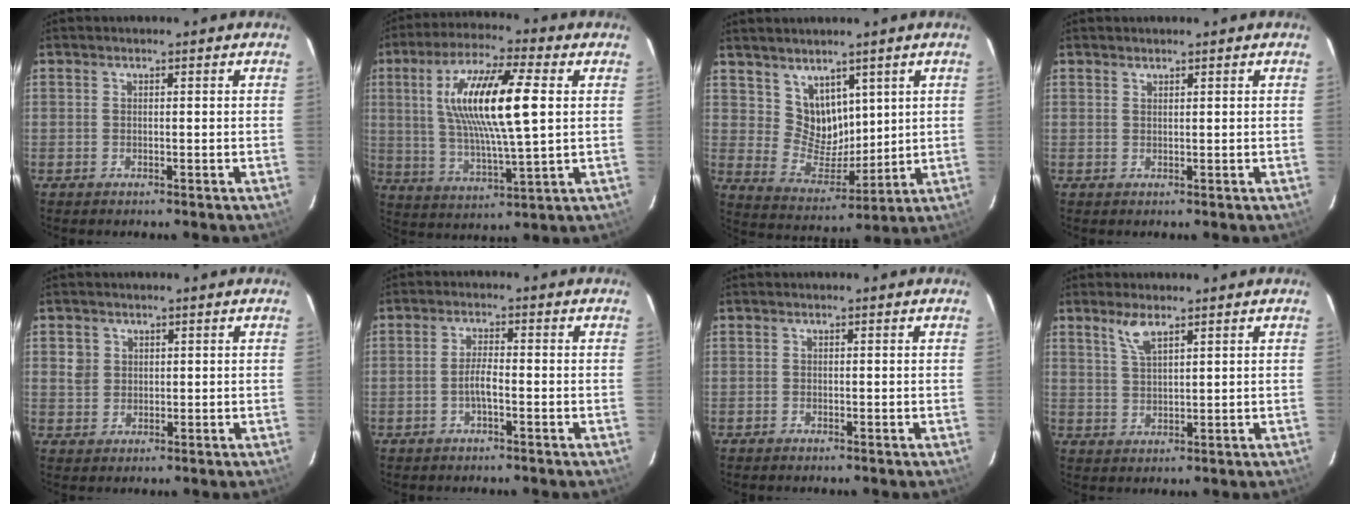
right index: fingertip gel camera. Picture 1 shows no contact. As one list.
[{"total": 17.6, "force": [3.6, 3.7, 16.8], "torque": [-0.315, 0.009, 0.066]}, {"total": 8.4, "force": [5.0, 6.1, 3.0], "torque": [-0.048, -0.002, 0.109]}, {"total": 0.6, "force": [0.6, 0.1, 0.1], "torque": [-0.002, 0.002, 0.012]}, {"total": 3.1, "force": [0.9, 2.9, 0.8], "torque": [-0.010, 0.011, 0.019]}, {"total": 2.8, "force": [-1.2, 0.4, 2.5], "torque": [-0.050, 0.003, -0.023]}, {"total": 0.0}, {"total": 4.1, "force": [2.8, 1.1, 2.8], "torque": [-0.055, 0.002, 0.058]}]